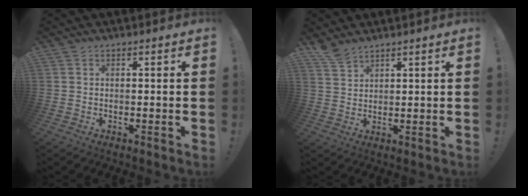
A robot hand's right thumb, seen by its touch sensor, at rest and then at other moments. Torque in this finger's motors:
{"motor_torque": [-0.74, 0.62, 0.36, 0.64, -0.03]}